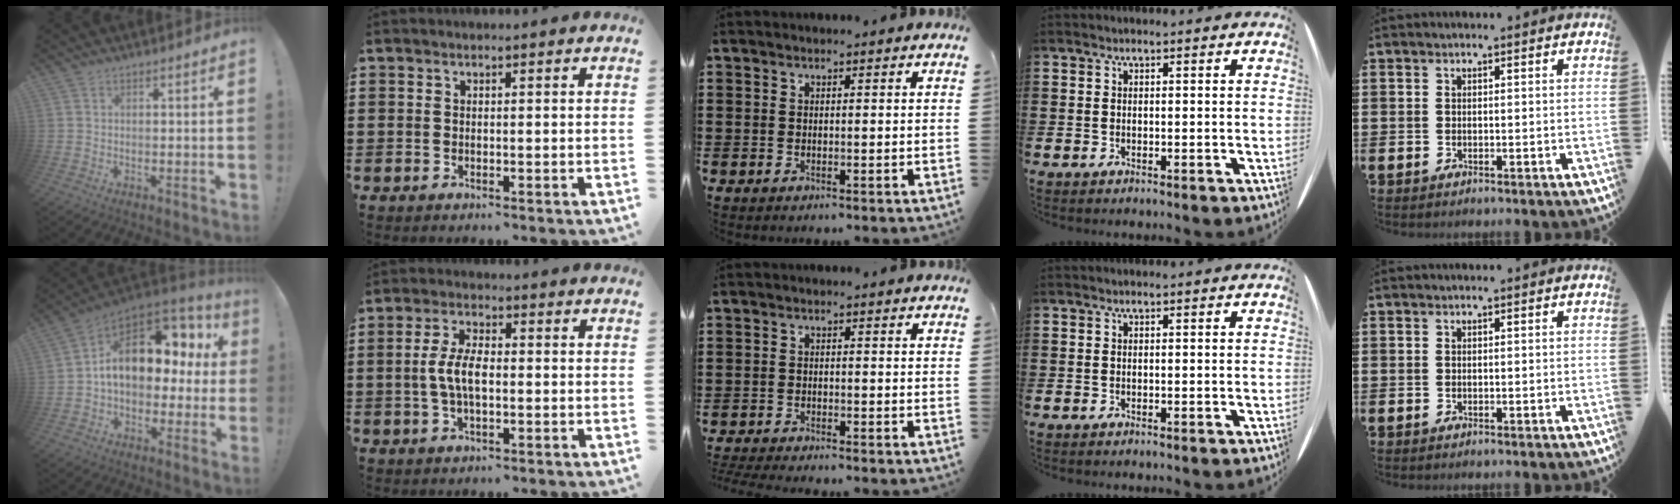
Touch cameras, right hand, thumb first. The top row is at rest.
{"thumb": {"total": 16.3, "force": [3.7, 10.6, 11.8], "torque": [-0.158, -0.015, 0.071]}, "index": {"total": 5.7, "force": [-0.6, 2.5, 5.1], "torque": [-0.119, -0.003, -0.019]}, "middle": {"total": 2.0, "force": [-1.9, 0.0, 0.3], "torque": [-0.014, -0.003, -0.042]}}